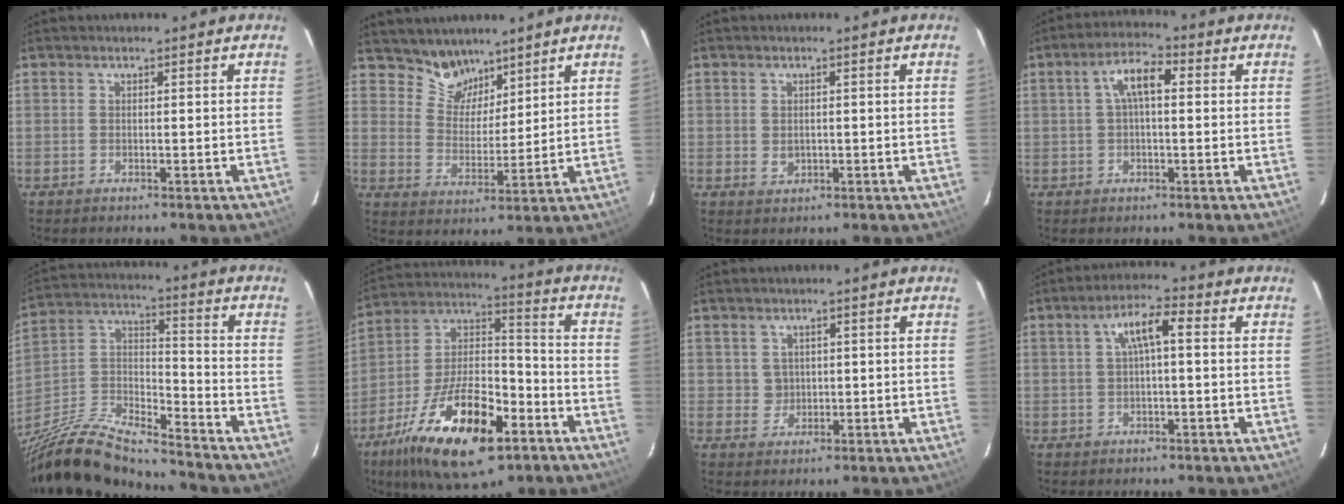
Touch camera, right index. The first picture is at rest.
{"total": 7.3, "force": [5.9, 4.1, 1.2], "torque": [-0.014, 0.002, 0.108]}
{"total": 2.0, "force": [-0.1, 1.7, 1.0], "torque": [-0.017, 0.001, 0.001]}
{"total": 6.0, "force": [1.0, 2.4, 5.4], "torque": [-0.104, 0.021, 0.017]}
{"total": 19.9, "force": [-16.6, 4.4, 9.9], "torque": [-0.216, -0.014, -0.305]}
{"total": 22.9, "force": [-11.8, 9.7, 17.0], "torque": [-0.322, -0.013, -0.195]}
{"total": 2.5, "force": [0.4, 2.5, 0.1], "torque": [0.003, 0.009, 0.010]}
{"total": 5.6, "force": [0.9, 1.6, 5.3], "torque": [-0.101, 0.018, 0.020]}